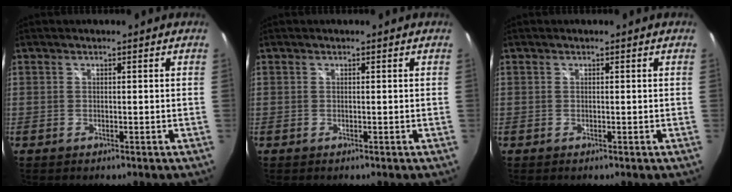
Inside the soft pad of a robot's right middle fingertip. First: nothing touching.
{"total": 0.0}
{"total": 0.0}